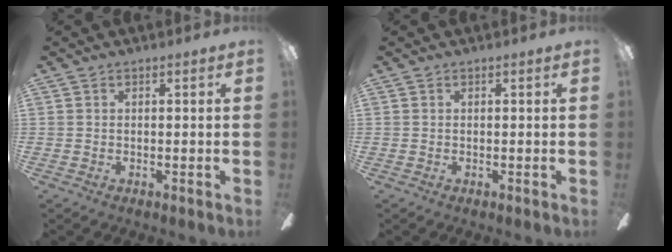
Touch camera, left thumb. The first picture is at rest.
{"total": 0.0}